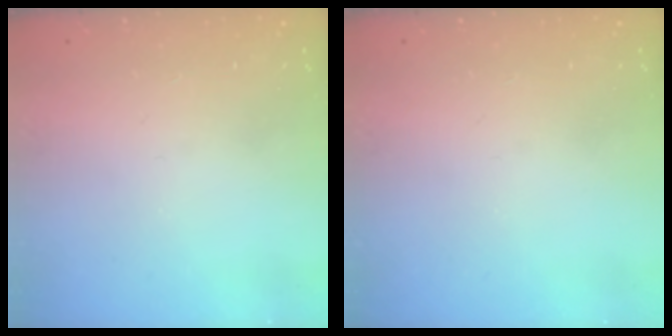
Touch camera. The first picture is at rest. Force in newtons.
{"total": 0.0}